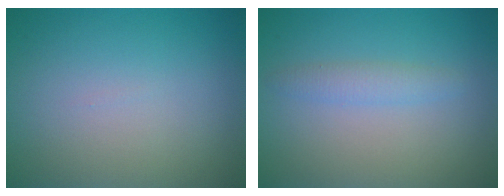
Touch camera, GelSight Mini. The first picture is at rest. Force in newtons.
{"total": 1.6, "press": 1.6, "slide": 0.1}